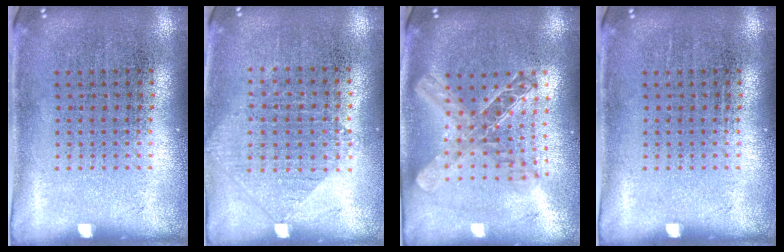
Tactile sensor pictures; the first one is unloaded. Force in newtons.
{"total": 0.9, "press": 0.9, "slide": 0.3}
{"total": 2.0, "press": 1.7, "slide": 1.0}
{"total": 0.0}